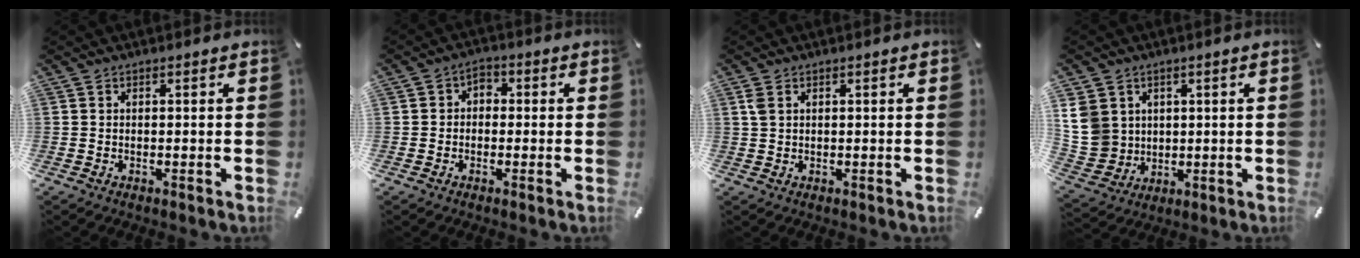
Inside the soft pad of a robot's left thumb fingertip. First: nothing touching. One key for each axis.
{"total": 2.8, "fx": -1.2, "fy": 2.5, "fz": 0.7, "tx": -0.006, "ty": 0.012, "tz": -0.027}
{"total": 2.0, "fx": 0.9, "fy": 1.3, "fz": 1.2, "tx": -0.026, "ty": 0.004, "tz": 0.015}
{"total": 9.6, "fx": 2.8, "fy": 8.8, "fz": 2.5, "tx": -0.074, "ty": -0.012, "tz": 0.058}